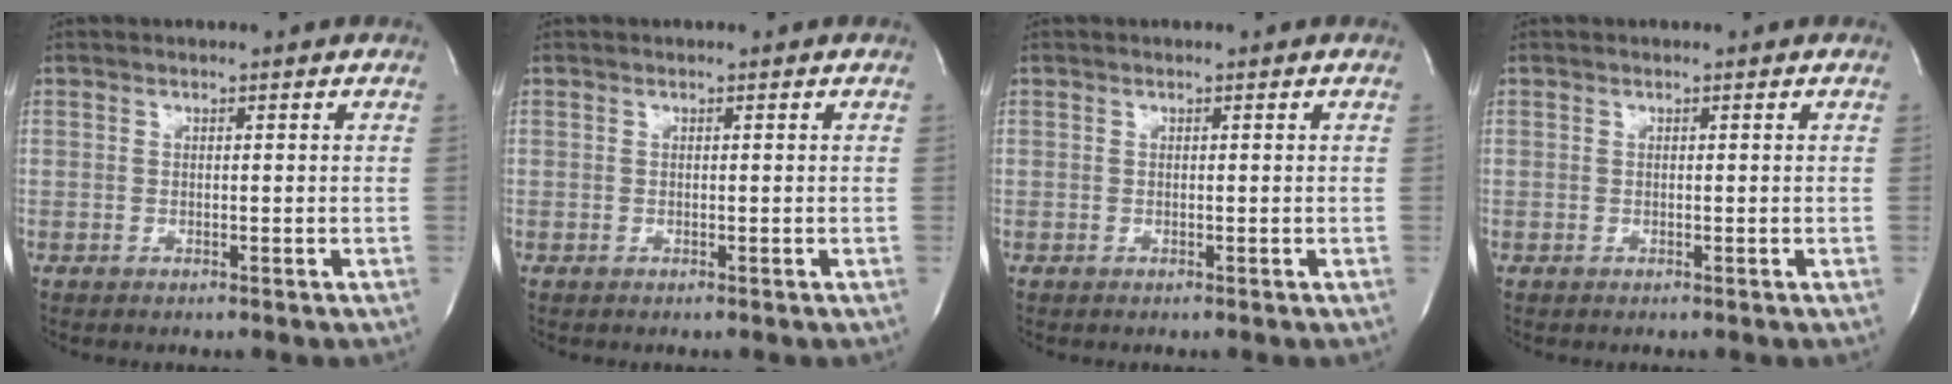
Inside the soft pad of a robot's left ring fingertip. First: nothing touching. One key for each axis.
{"total": 0.0}
{"total": 0.0}
{"total": 0.0}